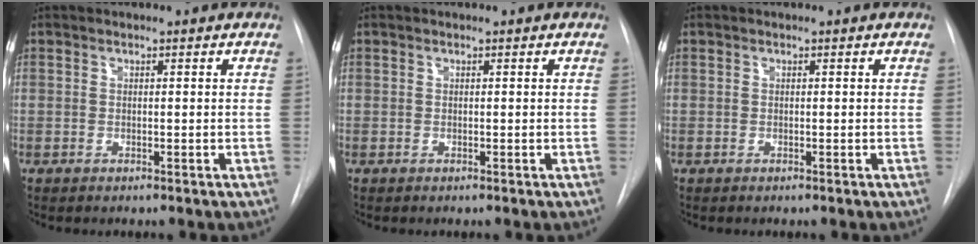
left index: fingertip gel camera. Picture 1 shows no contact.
{"total": 0.0}
{"total": 0.0}